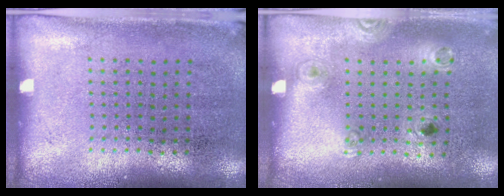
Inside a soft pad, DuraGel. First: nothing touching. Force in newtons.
{"total": 1.2, "press": 0.8, "slide": 0.9}